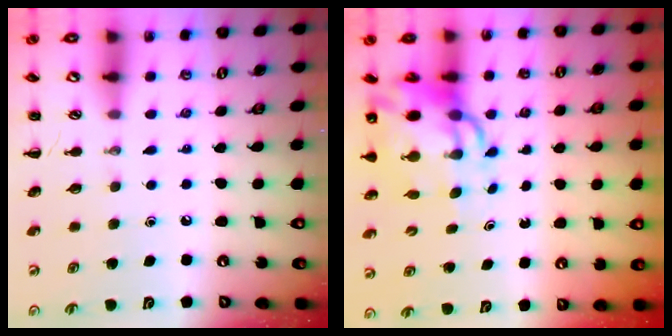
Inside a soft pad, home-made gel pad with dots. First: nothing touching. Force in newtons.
{"total": 11.5, "press": 11.1, "slide": 3.0}